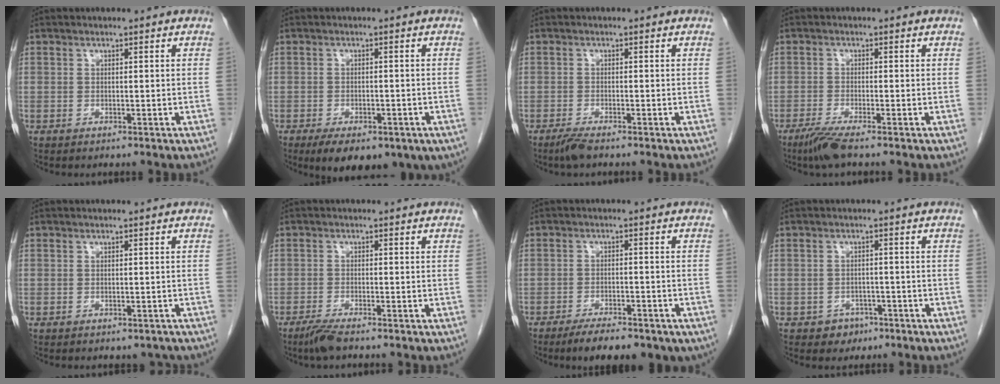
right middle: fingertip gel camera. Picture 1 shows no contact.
{"total": 10.7, "force": [-6.4, 4.9, 7.1], "torque": [-0.103, -0.011, -0.084]}
{"total": 2.2, "force": [-1.8, 0.1, 1.3], "torque": [-0.036, -0.007, -0.035]}
{"total": 3.9, "force": [-2.8, -0.1, 2.6], "torque": [-0.057, -0.012, -0.058]}
{"total": 1.4, "force": [-1.2, 0.8, 0.2], "torque": [-0.002, -0.001, -0.015]}
{"total": 2.9, "force": [-2.3, 0.2, 1.7], "torque": [-0.043, -0.008, -0.046]}
{"total": 8.7, "force": [-6.2, 2.9, 5.3], "torque": [-0.069, -0.006, -0.086]}
{"total": 2.7, "force": [-1.6, 2.2, 0.4], "torque": [-0.004, 0.011, -0.016]}